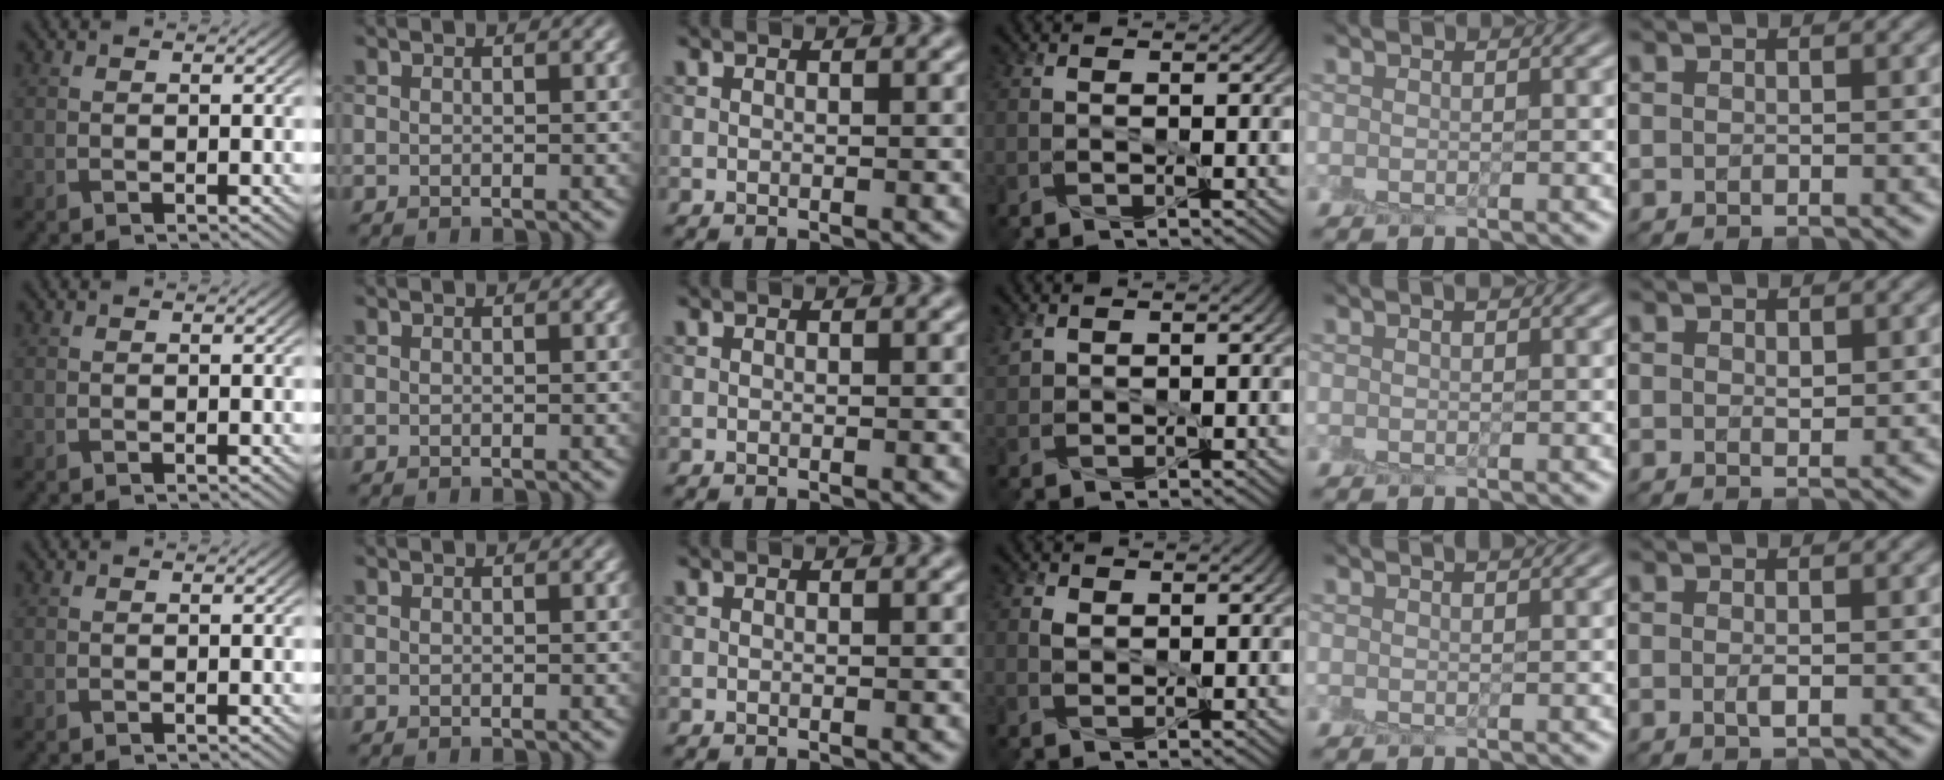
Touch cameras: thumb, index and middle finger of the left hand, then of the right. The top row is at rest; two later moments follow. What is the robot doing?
{"motion": "peel", "object": "sticky note"}